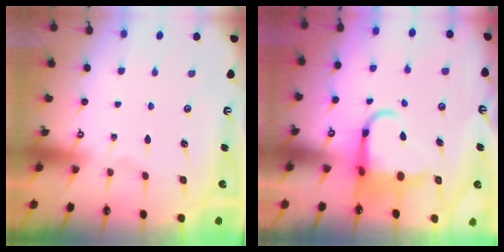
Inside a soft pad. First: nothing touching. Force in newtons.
{"total": 7.9, "press": 7.7, "slide": 1.7}